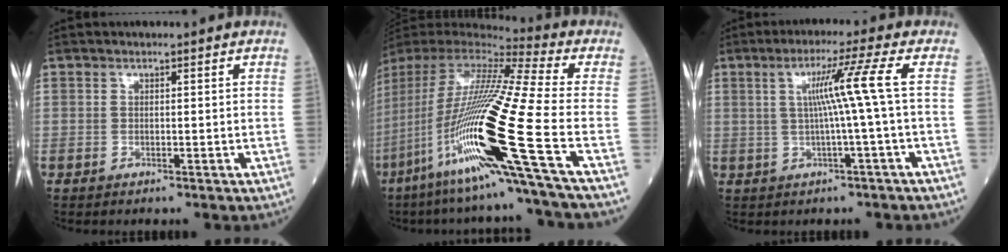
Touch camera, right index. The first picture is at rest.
{"total": 27.0, "force": [-9.9, -0.7, 25.1], "torque": [-0.491, -0.046, -0.194]}
{"total": 6.7, "force": [0.6, -2.2, 6.3], "torque": [-0.111, 0.013, 0.017]}